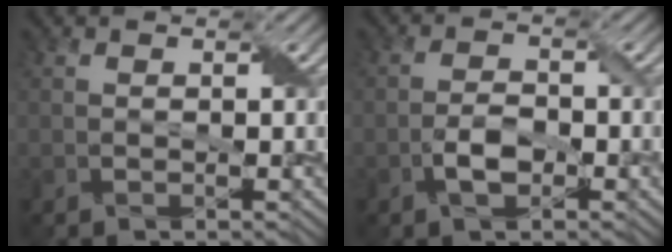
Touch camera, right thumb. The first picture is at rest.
{"total": 3.5, "force": [-1.6, 1.7, 2.6], "torque": [-0.053, 0.004, -0.034]}